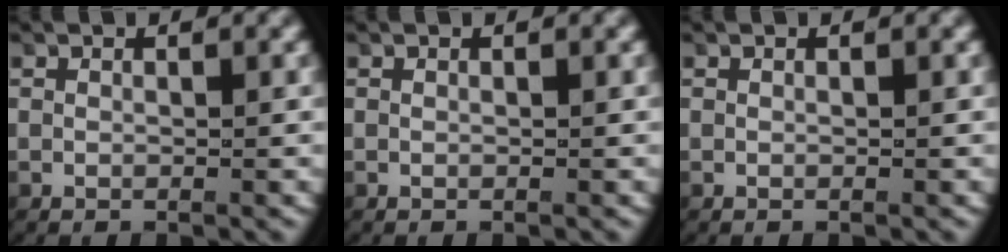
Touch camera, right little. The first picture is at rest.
{"total": 0.0}
{"total": 0.0}